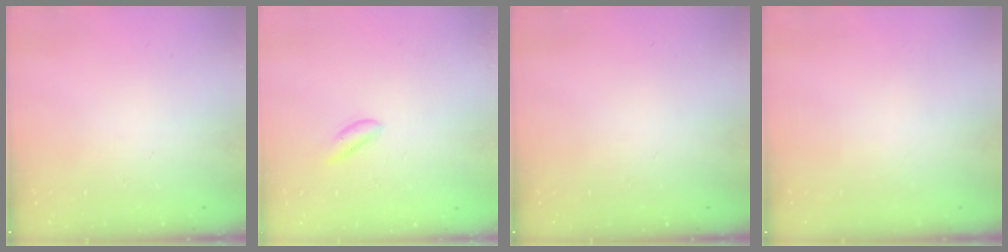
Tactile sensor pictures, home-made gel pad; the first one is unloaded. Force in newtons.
{"total": 0.7, "press": 0.6, "slide": 0.4}
{"total": 0.0}
{"total": 0.0}